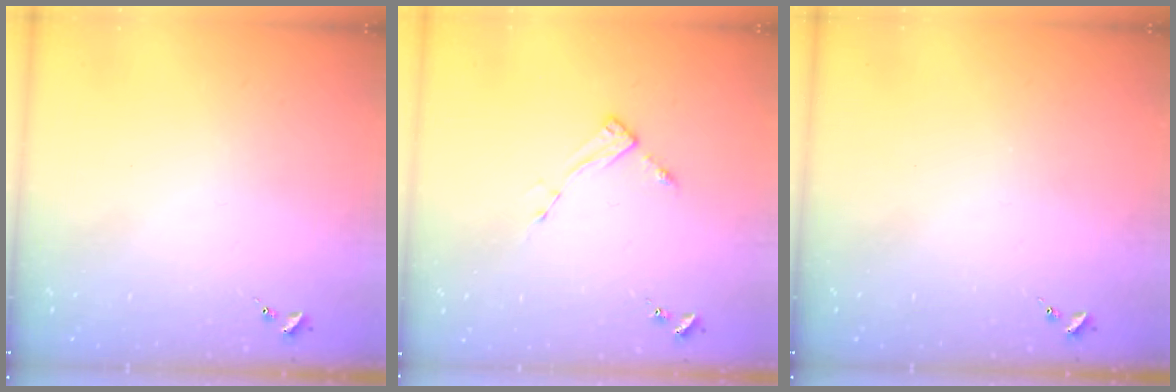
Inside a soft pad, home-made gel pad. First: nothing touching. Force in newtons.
{"total": 3.0, "press": 3.0, "slide": 0.5}
{"total": 0.0}